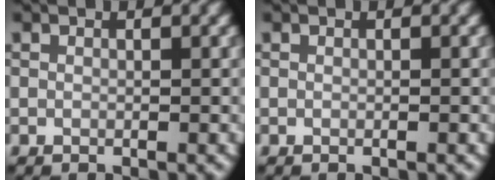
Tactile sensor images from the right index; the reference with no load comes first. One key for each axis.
{"total": 0.0}